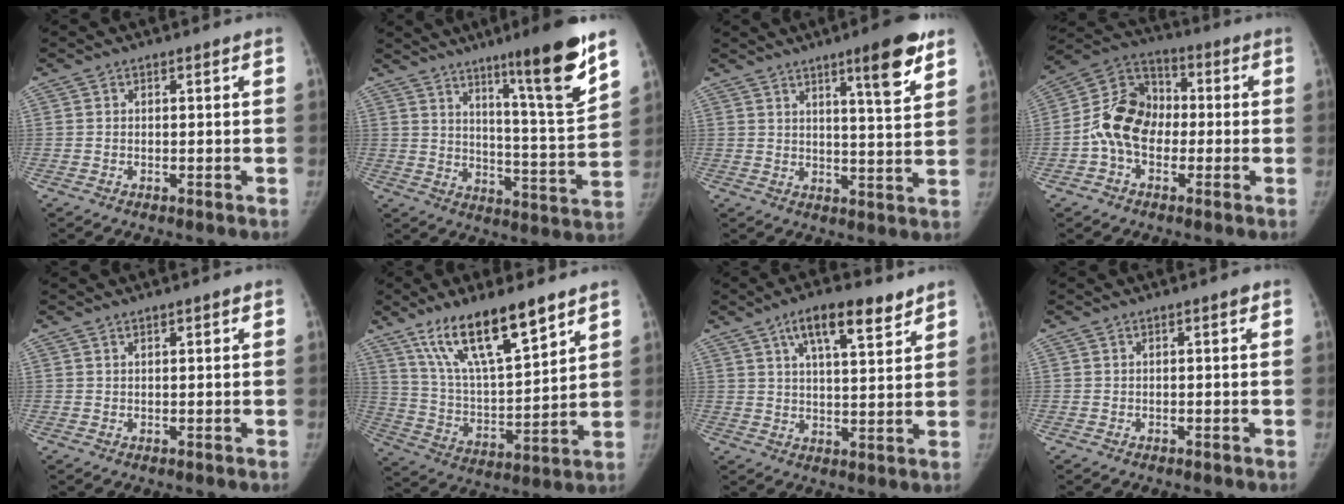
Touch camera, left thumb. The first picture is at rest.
{"total": 16.7, "force": [10.4, 0.9, 13.0], "torque": [-0.177, -0.069, 0.163]}
{"total": 10.4, "force": [6.3, 1.6, 8.2], "torque": [-0.102, -0.035, 0.086]}
{"total": 12.6, "force": [-1.9, 9.3, 8.3], "torque": [-0.134, 0.039, -0.048]}
{"total": 1.2, "force": [0.8, 0.4, 0.8], "torque": [-0.009, -0.002, 0.012]}
{"total": 18.5, "force": [12.0, 5.5, 13.0], "torque": [-0.204, -0.052, 0.230]}
{"total": 10.6, "force": [6.6, 3.5, 7.6], "torque": [-0.106, -0.027, 0.107]}
{"total": 0.6, "force": [0.3, 0.2, 0.5], "torque": [-0.007, 0.000, 0.002]}